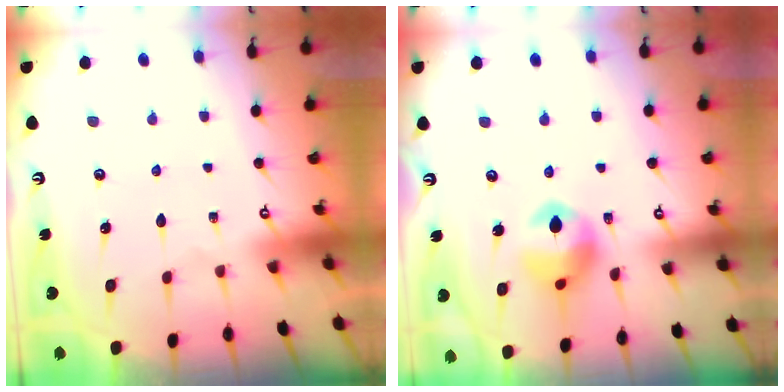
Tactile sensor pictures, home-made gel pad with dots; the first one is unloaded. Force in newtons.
{"total": 12.0, "press": 12.0, "slide": 1.2}